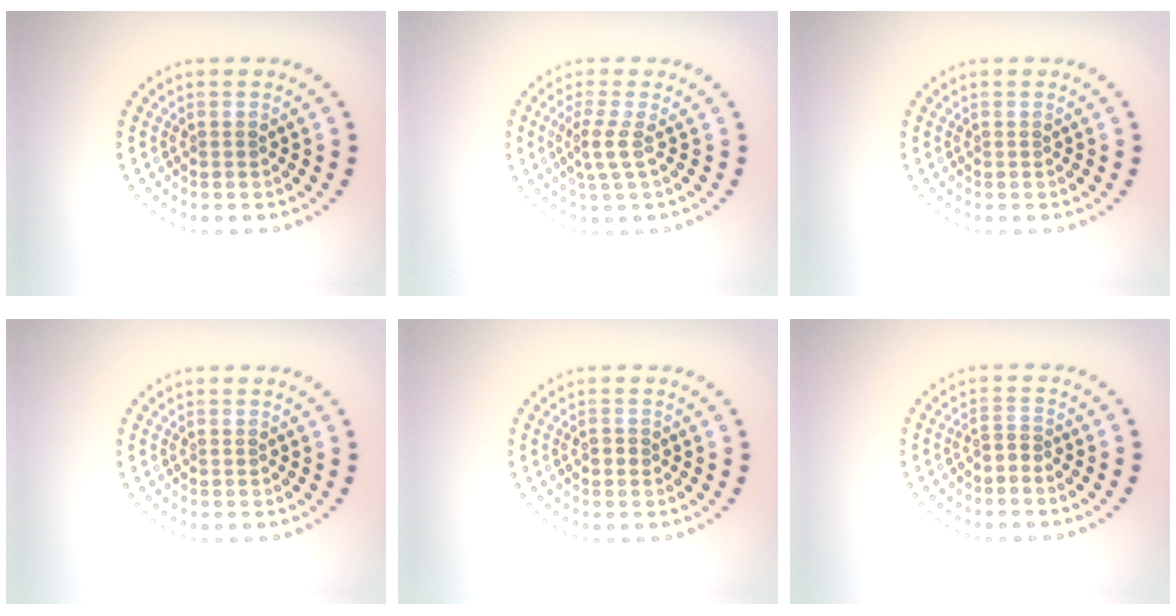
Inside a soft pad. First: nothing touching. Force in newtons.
{"total": 2.2, "press": 1.5, "slide": 1.6}
{"total": 0.0}
{"total": 0.0}
{"total": 0.9, "press": 0.9, "slide": 0.0}
{"total": 0.9, "press": 0.6, "slide": 0.6}